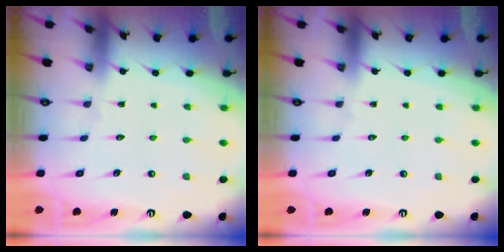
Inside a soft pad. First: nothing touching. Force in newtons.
{"total": 0.0}